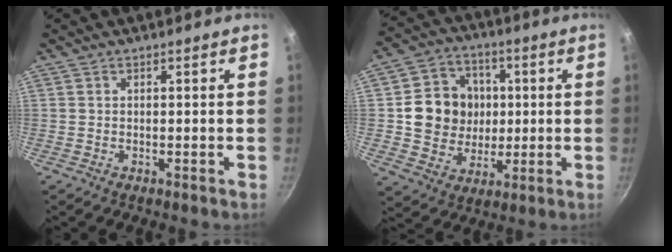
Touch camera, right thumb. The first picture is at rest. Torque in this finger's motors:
{"motor_torque": [0.08, 0.02, 0.74, -0.56, -0.01]}